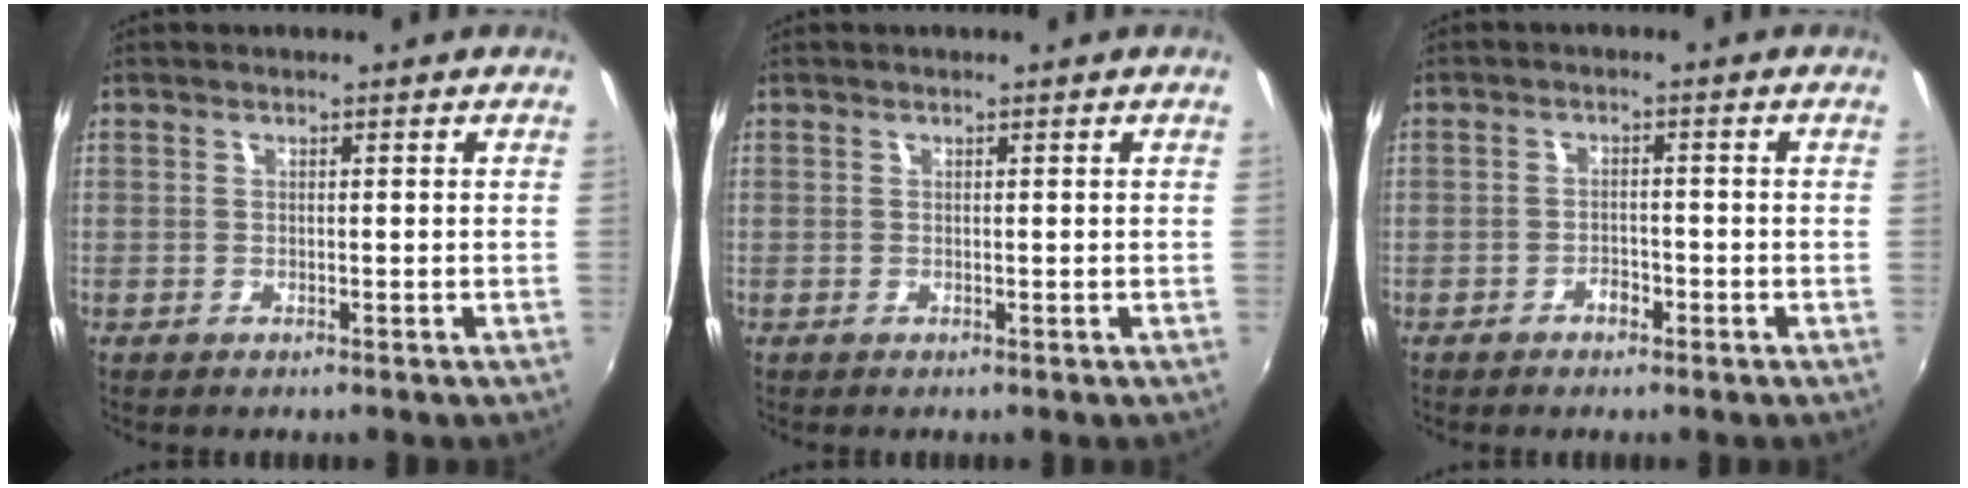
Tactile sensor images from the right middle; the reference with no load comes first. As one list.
[{"total": 0.0}, {"total": 2.0, "force": [-1.4, 1.2, 0.7], "torque": [-0.016, 0.003, -0.022]}]